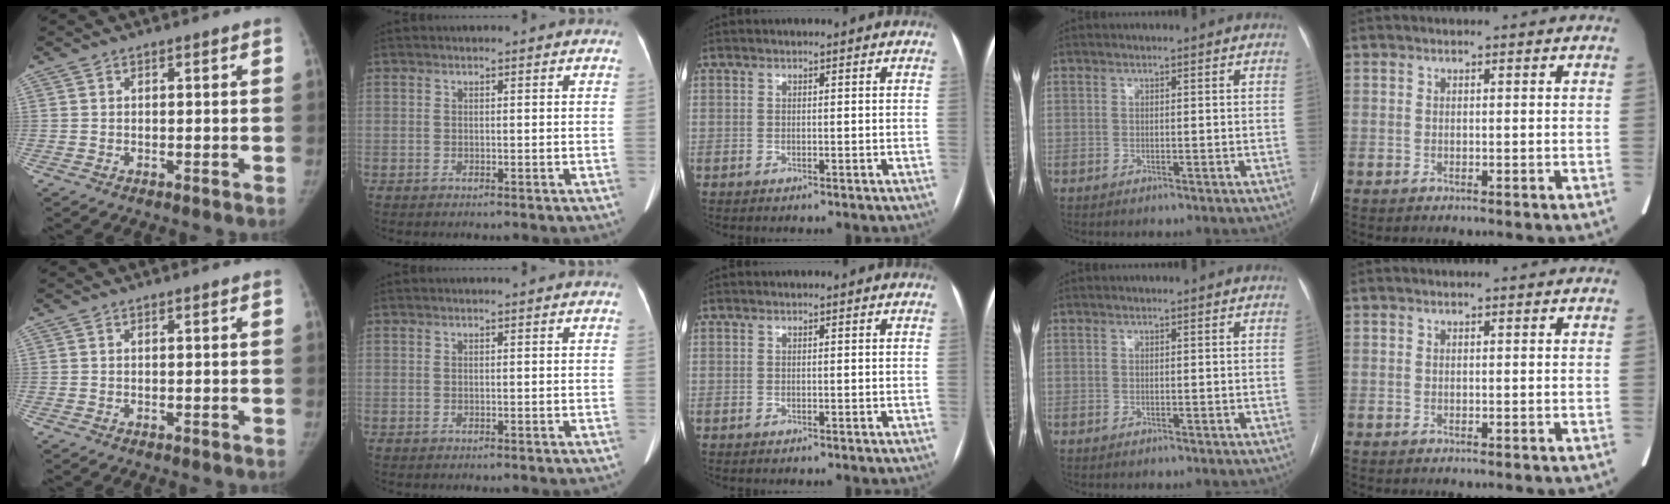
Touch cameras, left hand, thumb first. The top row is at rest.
{}